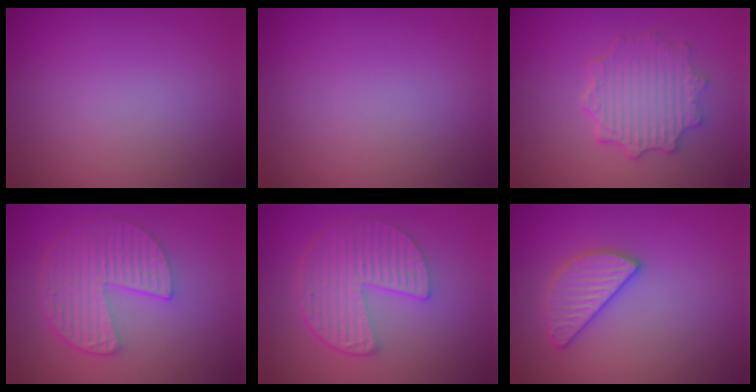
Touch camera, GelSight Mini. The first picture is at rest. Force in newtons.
{"total": 0.0}
{"total": 4.7, "press": 3.9, "slide": 2.6}
{"total": 5.9, "press": 4.3, "slide": 4.0}
{"total": 5.9, "press": 4.3, "slide": 4.1}
{"total": 2.7, "press": 2.7, "slide": 0.1}